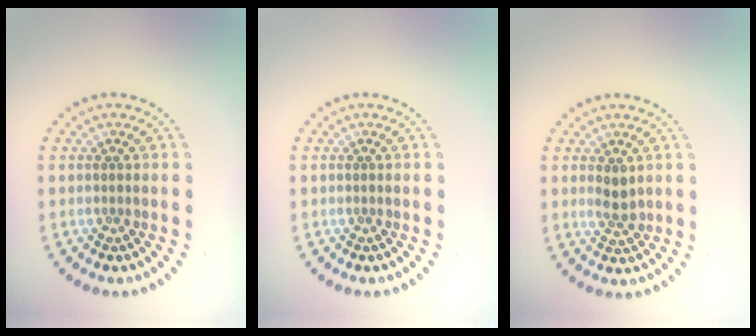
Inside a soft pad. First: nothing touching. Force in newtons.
{"total": 0.0}
{"total": 1.8, "press": 1.8, "slide": 0.4}